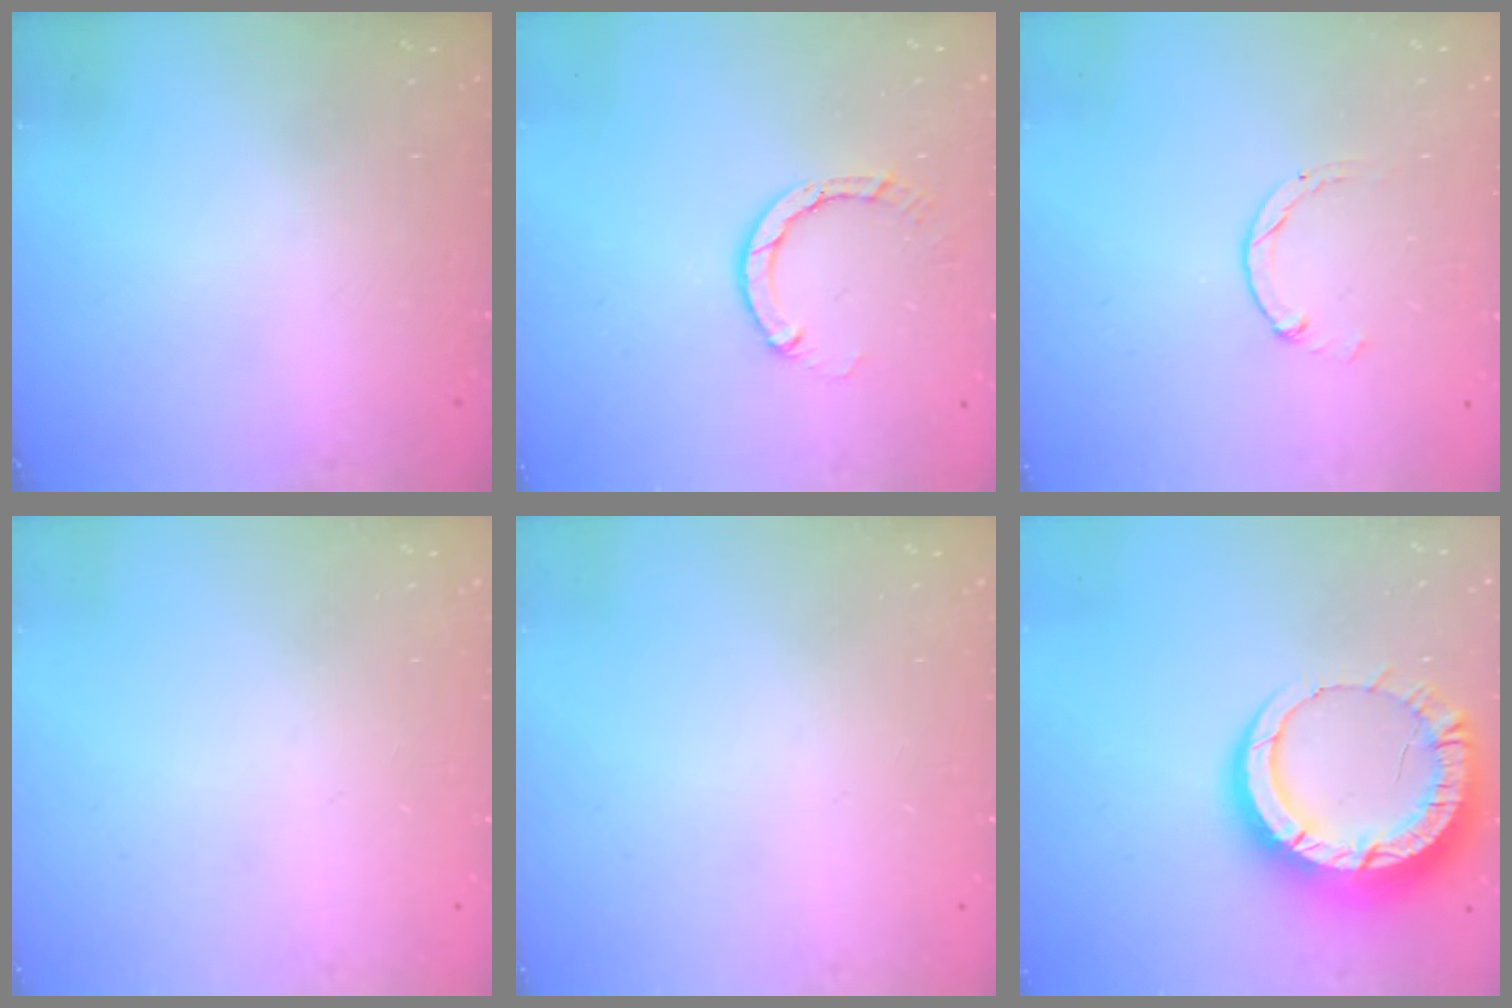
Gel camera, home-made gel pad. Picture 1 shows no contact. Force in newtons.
{"total": 3.9, "press": 3.9, "slide": 0.4}
{"total": 0.0}
{"total": 0.0}
{"total": 0.0}
{"total": 16.1, "press": 16.1, "slide": 1.6}